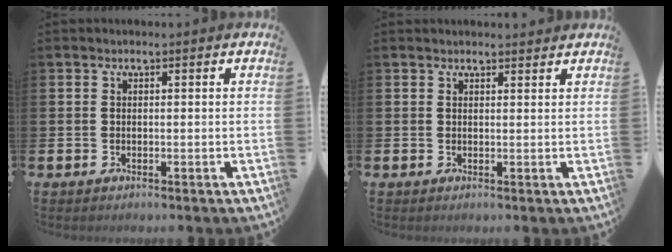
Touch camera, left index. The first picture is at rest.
{"total": 1.3, "force": [1.3, 0.2, 0.0], "torque": [0.006, -0.005, 0.021]}